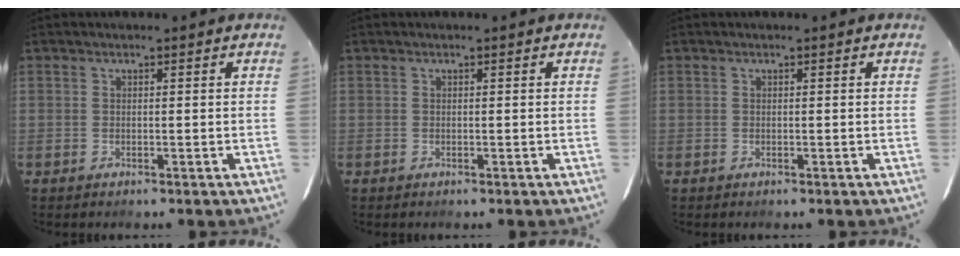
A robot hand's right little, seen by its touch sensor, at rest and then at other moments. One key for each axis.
{"total": 0.0}
{"total": 0.0}